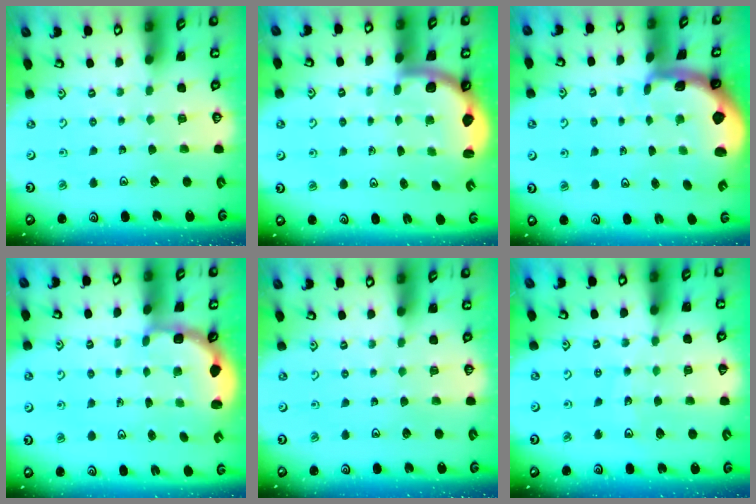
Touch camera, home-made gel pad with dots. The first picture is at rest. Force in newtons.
{"total": 2.0, "press": 1.9, "slide": 0.5}
{"total": 1.6, "press": 1.5, "slide": 0.4}
{"total": 3.0, "press": 2.6, "slide": 1.5}
{"total": 0.0}
{"total": 6.2, "press": 5.9, "slide": 2.1}